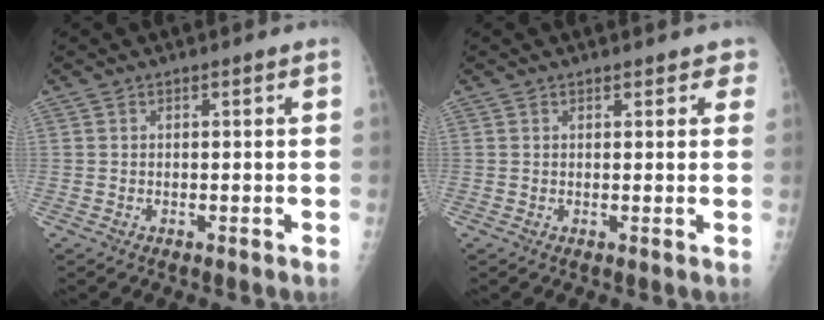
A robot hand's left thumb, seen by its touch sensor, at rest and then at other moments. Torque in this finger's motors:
{"motor_torque": [-0.11, -0.07, -0.14, -0.06, 0.02]}